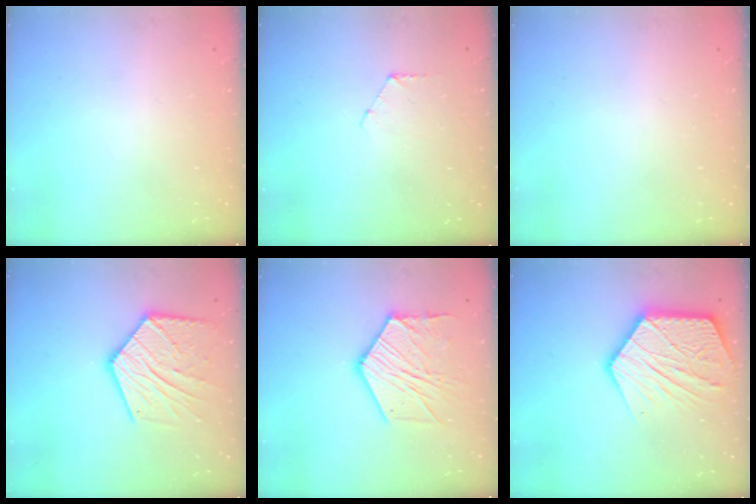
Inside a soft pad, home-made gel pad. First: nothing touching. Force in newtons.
{"total": 4.6, "press": 4.6, "slide": 0.4}
{"total": 0.0}
{"total": 17.6, "press": 17.6, "slide": 1.0}
{"total": 14.4, "press": 14.4, "slide": 1.1}
{"total": 20.0, "press": 19.9, "slide": 1.8}